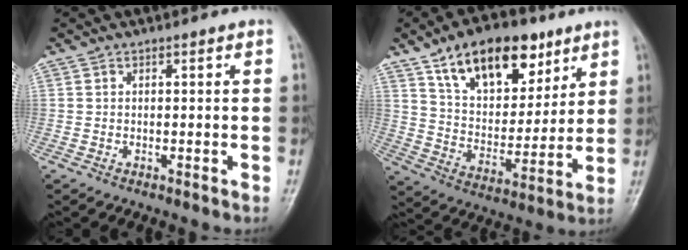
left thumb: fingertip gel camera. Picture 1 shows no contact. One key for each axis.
{"total": 19.9, "fx": 11.3, "fy": 11.0, "fz": 12.0, "tx": -0.140, "ty": -0.039, "tz": 0.193}